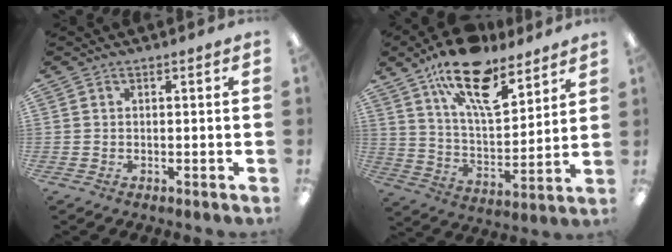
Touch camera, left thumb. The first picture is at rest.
{"total": 18.8, "force": [12.8, 7.6, 11.4], "torque": [-0.186, -0.071, 0.219]}